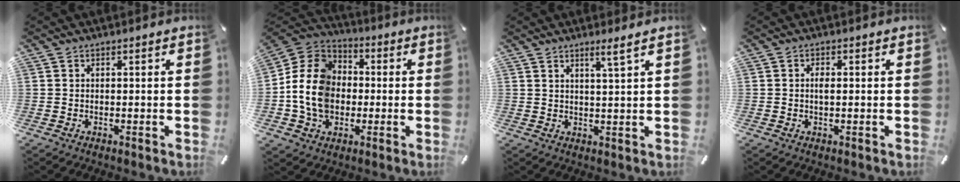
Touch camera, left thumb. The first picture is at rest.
{"total": 13.6, "force": [-2.0, 11.8, 6.5], "torque": [-0.167, 0.026, -0.035]}
{"total": 4.0, "force": [2.9, -0.5, 2.7], "torque": [-0.058, -0.009, 0.048]}
{"total": 1.9, "force": [0.1, 0.6, 1.8], "torque": [-0.035, 0.000, 0.000]}